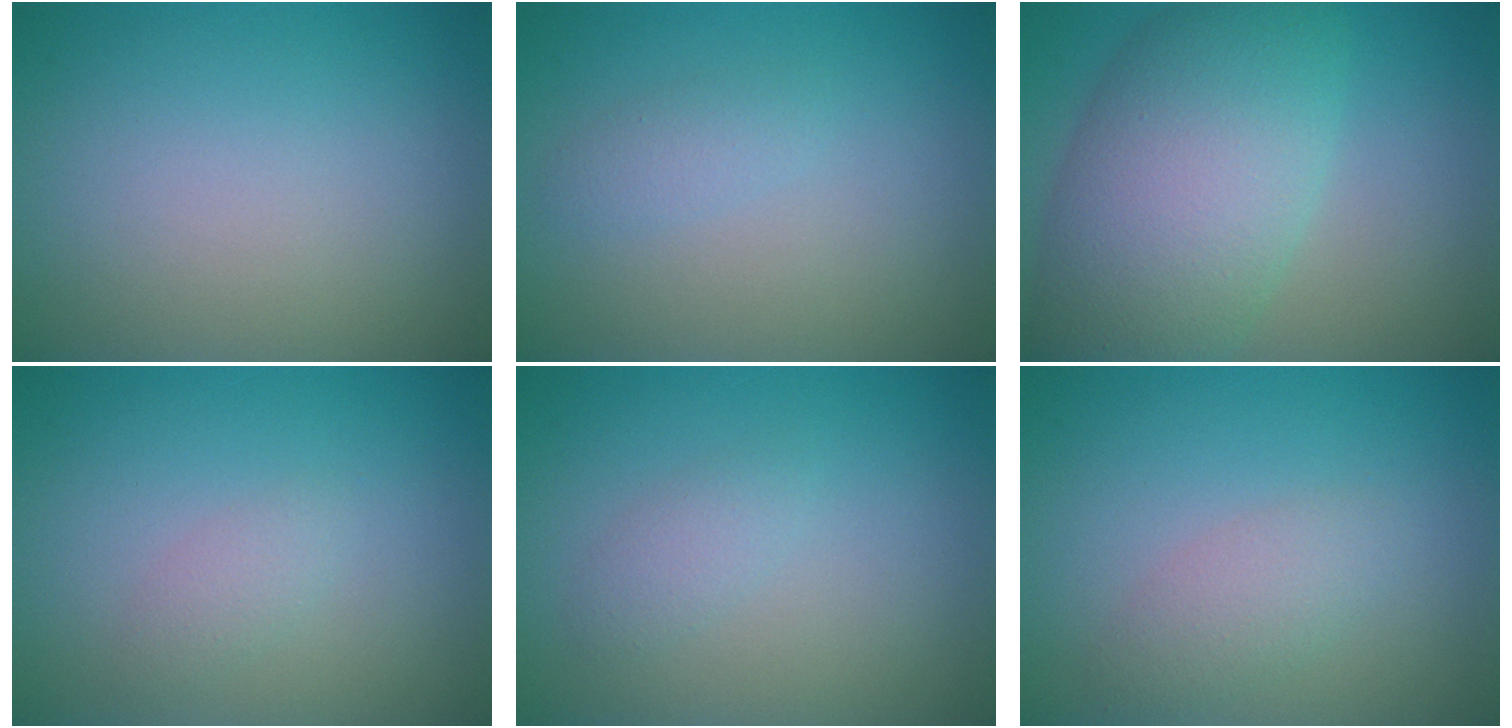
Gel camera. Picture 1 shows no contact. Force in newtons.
{"total": 1.2, "press": 1.2, "slide": 0.0}
{"total": 10.0, "press": 10.0, "slide": 0.4}
{"total": 1.1, "press": 1.1, "slide": 0.0}
{"total": 1.3, "press": 1.3, "slide": 0.1}
{"total": 2.2, "press": 2.2, "slide": 0.1}